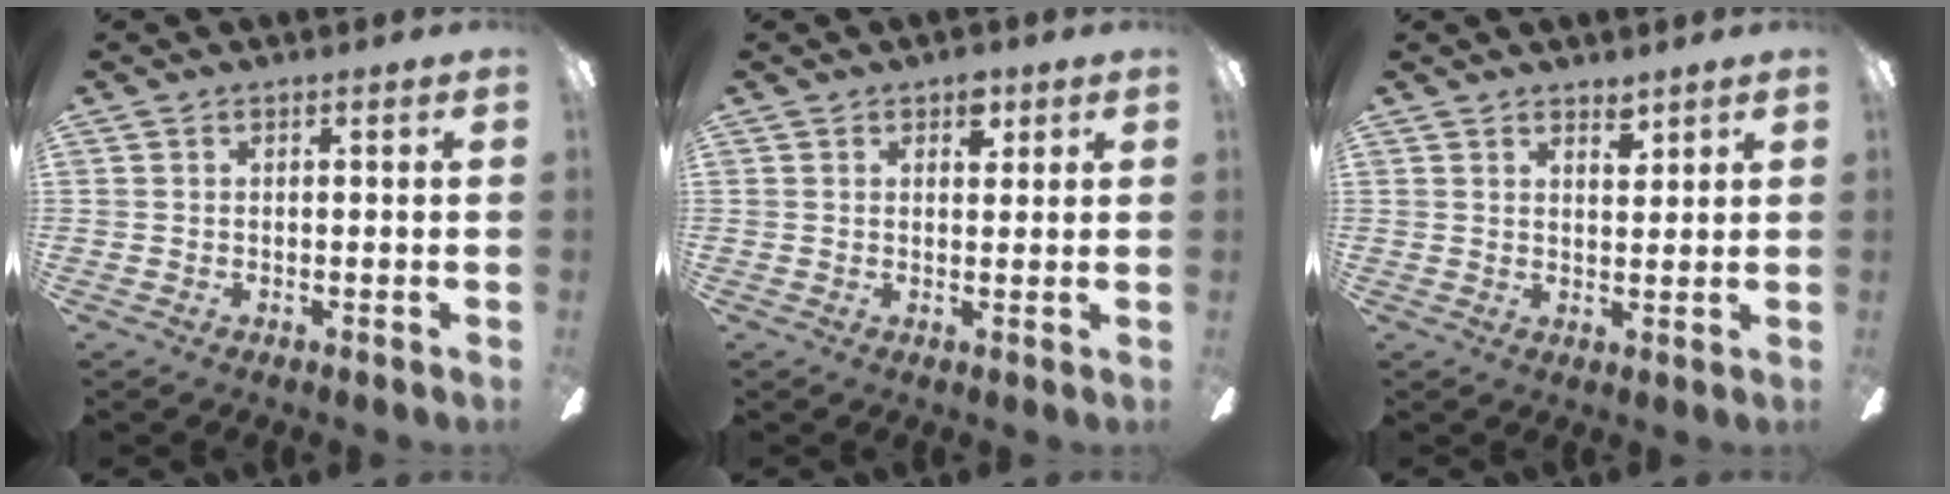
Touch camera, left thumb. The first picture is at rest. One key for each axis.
{"total": 4.4, "fx": 2.6, "fy": 2.5, "fz": 2.5, "tx": -0.014, "ty": -0.010, "tz": 0.038}
{"total": 3.4, "fx": 2.9, "fy": 1.1, "fz": 1.4, "tx": -0.008, "ty": -0.019, "tz": 0.048}